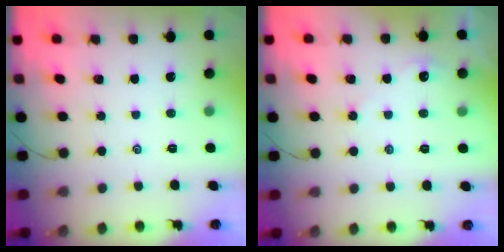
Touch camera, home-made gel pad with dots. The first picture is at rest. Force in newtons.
{"total": 2.3, "press": 2.3, "slide": 0.2}